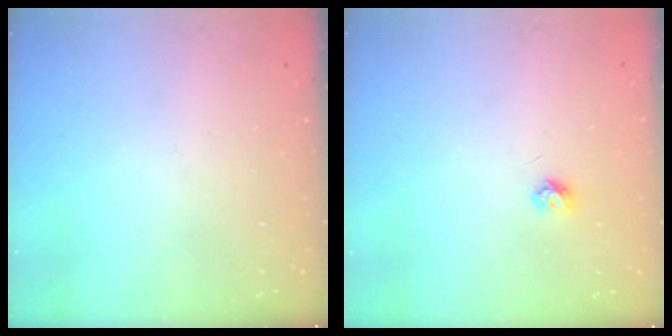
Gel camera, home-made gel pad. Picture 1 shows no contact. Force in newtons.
{"total": 3.7, "press": 3.7, "slide": 0.5}